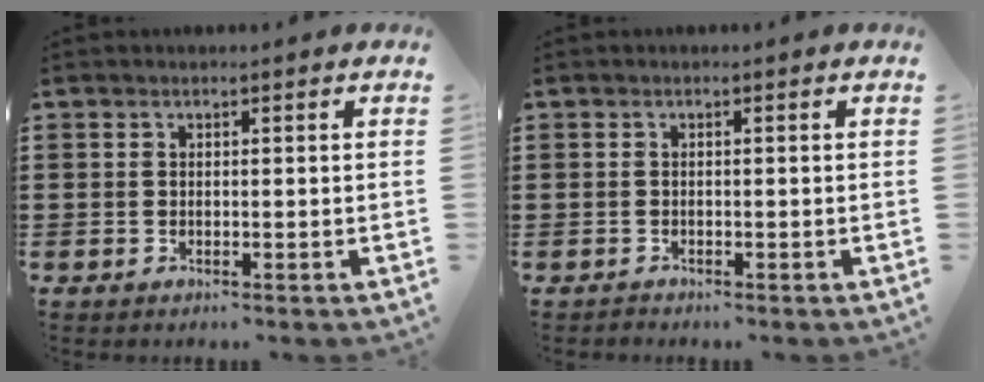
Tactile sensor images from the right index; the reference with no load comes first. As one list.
[{"total": 0.6, "force": [-0.5, 0.3, -0.1], "torque": [0.003, 0.005, -0.013]}]